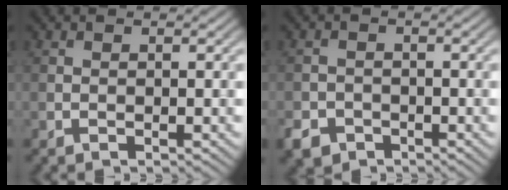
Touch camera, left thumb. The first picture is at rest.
{"total": 3.2, "force": [-2.1, 2.2, 1.0], "torque": [-0.023, -0.007, -0.046]}